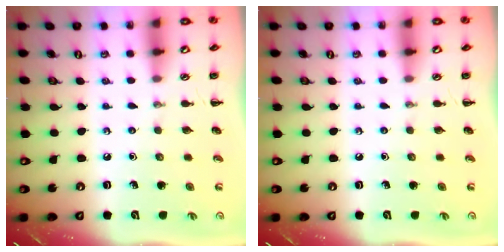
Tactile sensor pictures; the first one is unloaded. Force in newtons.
{"total": 0.0}